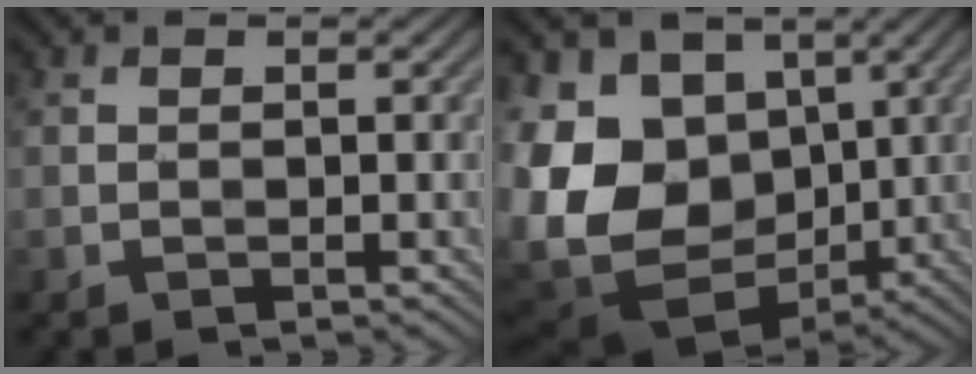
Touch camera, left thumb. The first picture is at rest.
{"total": 15.6, "force": [-2.1, 11.7, 10.0], "torque": [-0.240, -0.008, -0.021]}